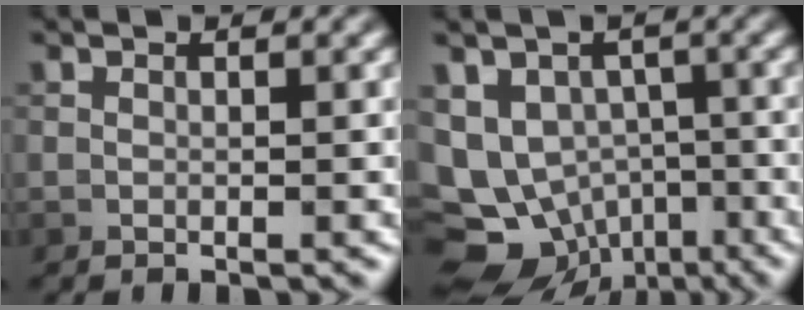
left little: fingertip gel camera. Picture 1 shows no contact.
{"total": 9.5, "force": [-3.2, 7.7, 4.6], "torque": [-0.080, -0.011, -0.043]}